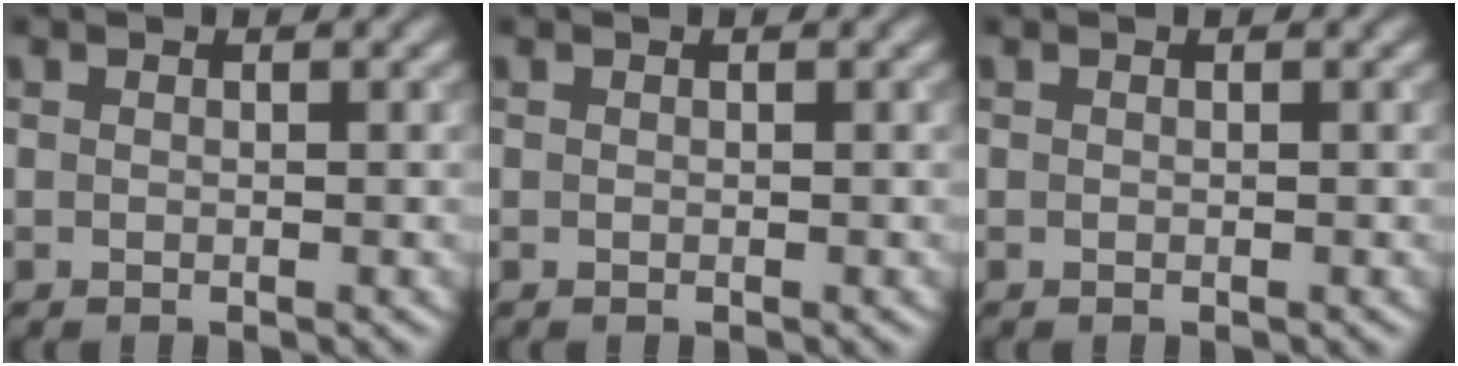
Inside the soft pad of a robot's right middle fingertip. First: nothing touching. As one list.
[{"total": 0.0}, {"total": 0.0}]